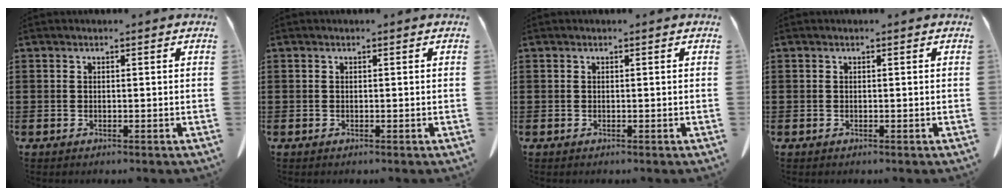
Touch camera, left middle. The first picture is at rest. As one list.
[{"total": 0.0}, {"total": 0.0}, {"total": 0.0}]